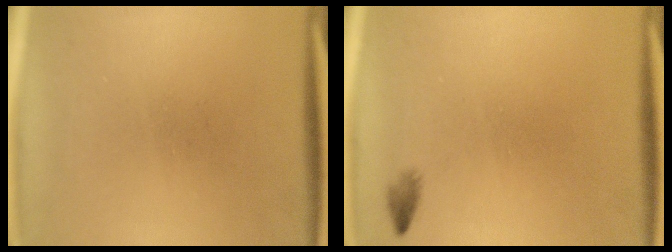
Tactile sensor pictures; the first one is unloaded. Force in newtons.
{"total": 0.8}